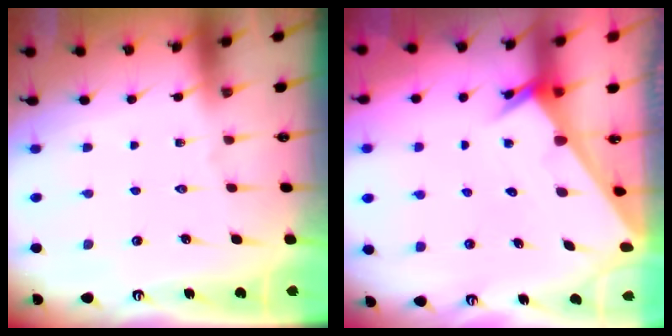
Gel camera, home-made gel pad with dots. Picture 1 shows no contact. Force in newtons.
{"total": 2.3, "press": 2.3, "slide": 0.1}